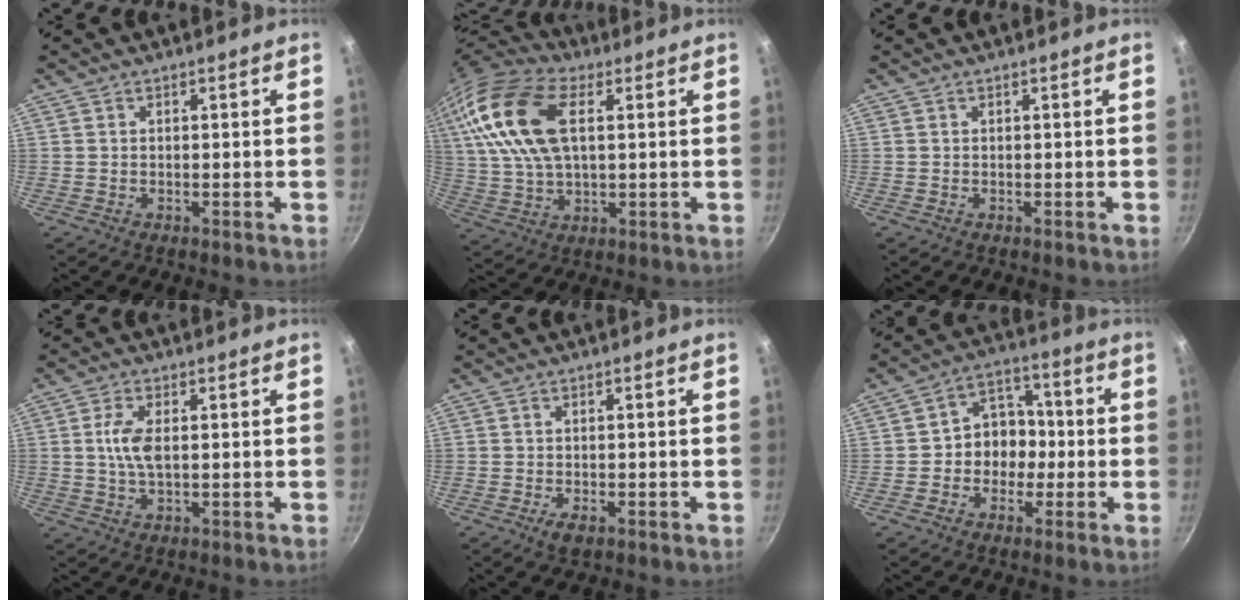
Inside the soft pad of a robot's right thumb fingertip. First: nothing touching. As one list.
[{"total": 18.0, "force": [5.1, 9.9, 14.1], "torque": [-0.271, 0.005, 0.090]}, {"total": 0.0}, {"total": 5.5, "force": [0.6, 2.5, 4.8], "torque": [-0.101, 0.002, 0.011]}, {"total": 2.3, "force": [-1.1, 1.1, 1.7], "torque": [-0.033, 0.000, -0.017]}, {"total": 9.3, "force": [-1.3, 7.9, 4.7], "torque": [-0.015, 0.032, -0.033]}]